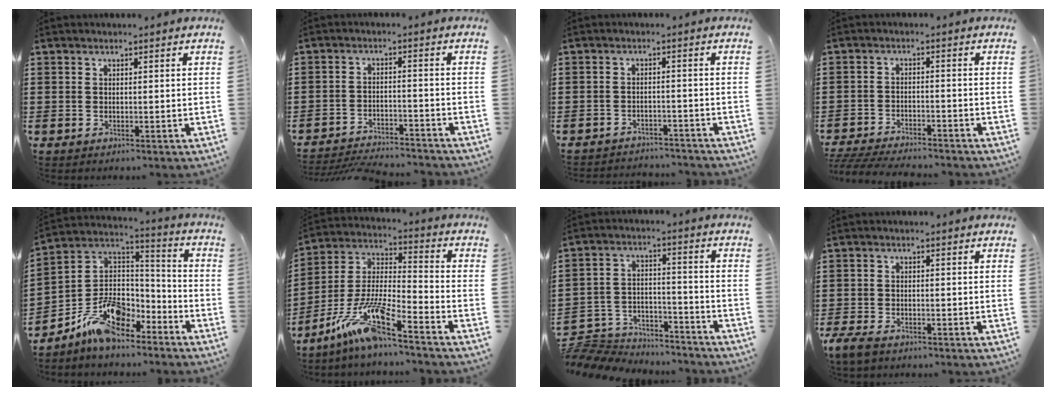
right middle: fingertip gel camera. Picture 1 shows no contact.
{"total": 3.8, "force": [-3.8, 0.3, 0.4], "torque": [-0.018, 0.002, -0.083]}
{"total": 2.6, "force": [-2.6, 0.2, -0.1], "torque": [-0.006, 0.000, -0.056]}
{"total": 4.5, "force": [-4.4, 0.2, 0.9], "torque": [-0.028, -0.007, -0.093]}
{"total": 12.3, "force": [-9.3, 5.7, 5.9], "torque": [-0.121, 0.032, -0.178]}
{"total": 12.2, "force": [-9.1, 1.0, 8.1], "torque": [-0.188, -0.010, -0.187]}
{"total": 7.6, "force": [-7.4, 1.5, 0.7], "torque": [-0.019, 0.012, -0.151]}
{"total": 2.6, "force": [-2.0, 0.9, 1.3], "torque": [-0.045, -0.003, -0.046]}